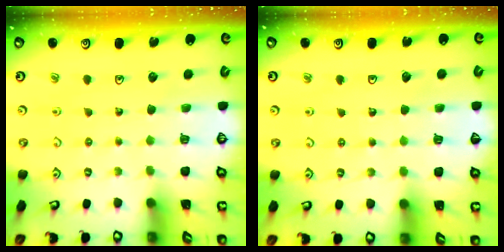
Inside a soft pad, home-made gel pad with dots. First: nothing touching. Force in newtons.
{"total": 2.3, "press": 2.3, "slide": 0.2}